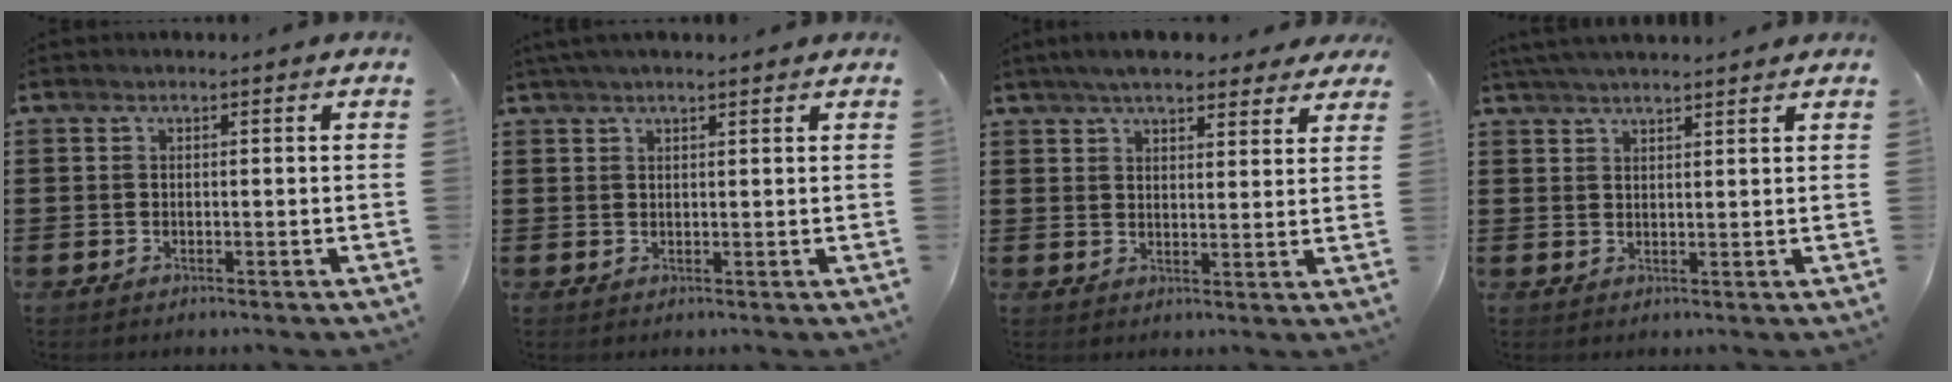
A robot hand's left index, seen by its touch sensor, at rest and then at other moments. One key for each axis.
{"total": 1.9, "fx": 1.6, "fy": 0.2, "fz": 1.1, "tx": -0.024, "ty": 0.003, "tz": 0.029}
{"total": 5.8, "fx": 5.1, "fy": 1.3, "fz": 2.4, "tx": -0.061, "ty": -0.003, "tz": 0.094}
{"total": 2.9, "fx": 2.8, "fy": -0.1, "fz": 0.7, "tx": -0.021, "ty": 0.000, "tz": 0.053}